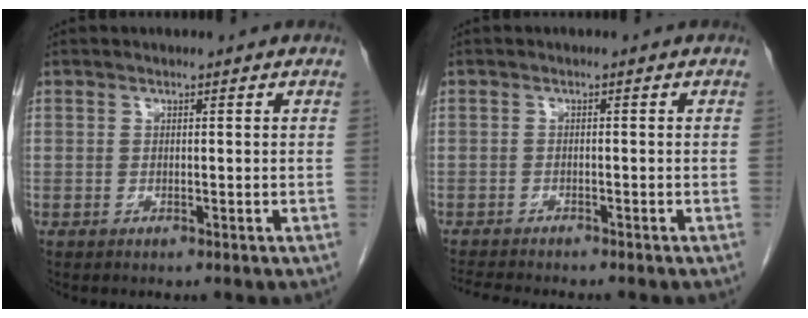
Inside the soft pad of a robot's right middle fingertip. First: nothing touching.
{"total": 5.9, "force": [-5.3, 0.7, 2.5], "torque": [-0.037, -0.010, -0.081]}